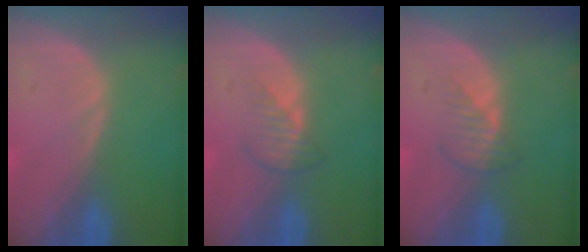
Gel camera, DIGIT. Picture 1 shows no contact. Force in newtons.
{"total": 2.5, "press": 2.5, "slide": 0.3}
{"total": 2.5, "press": 2.5, "slide": 0.3}